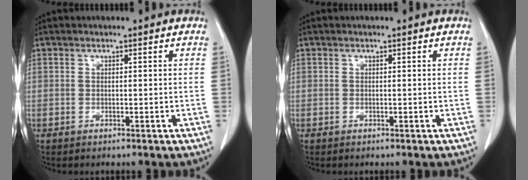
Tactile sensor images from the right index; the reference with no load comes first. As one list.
[{"total": 0.0}]